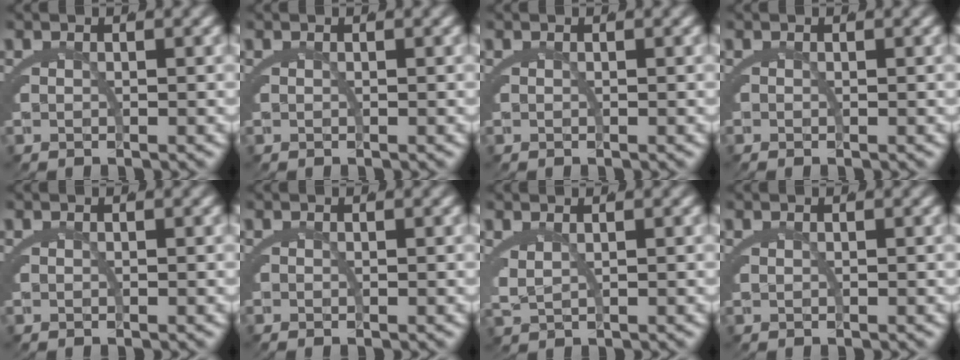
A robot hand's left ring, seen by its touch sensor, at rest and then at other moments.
{"total": 0.0}
{"total": 0.0}
{"total": 0.0}
{"total": 0.0}
{"total": 0.0}
{"total": 1.8, "force": [1.2, 0.6, 1.2], "torque": [-0.035, -0.011, 0.035]}
{"total": 0.7, "force": [0.4, -0.4, 0.2], "torque": [-0.006, -0.004, 0.014]}